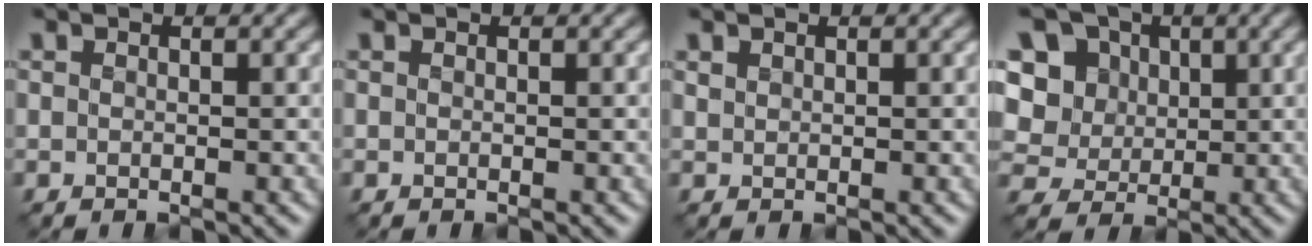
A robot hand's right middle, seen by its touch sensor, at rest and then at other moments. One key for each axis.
{"total": 0.0}
{"total": 0.6, "fx": 0.5, "fy": 0.2, "fz": 0.0, "tx": -0.004, "ty": -0.002, "tz": 0.014}
{"total": 12.1, "fx": 4.2, "fy": 10.2, "fz": 5.1, "tx": -0.125, "ty": 0.027, "tz": 0.065}